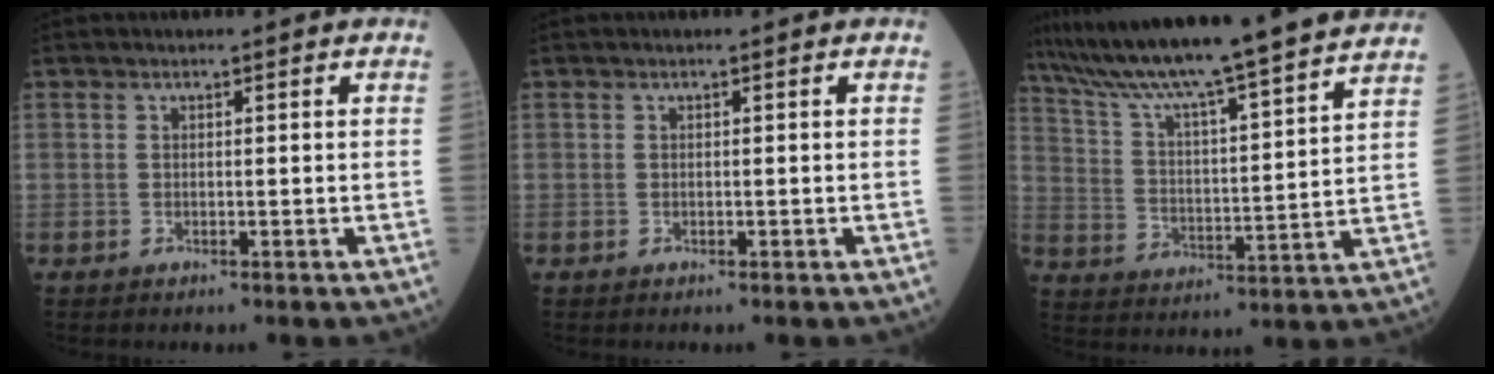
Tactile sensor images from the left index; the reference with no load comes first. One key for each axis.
{"total": 0.0}
{"total": 23.3, "fx": 20.6, "fy": -1.4, "fz": 10.8, "tx": -0.188, "ty": -0.018, "tz": 0.305}